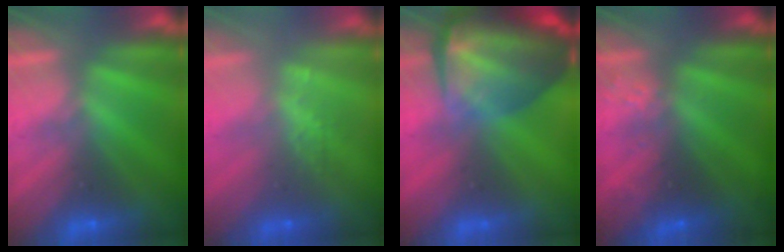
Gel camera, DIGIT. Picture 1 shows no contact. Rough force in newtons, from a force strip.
{"total": 2.4}
{"total": 7.8}
{"total": 8.9}